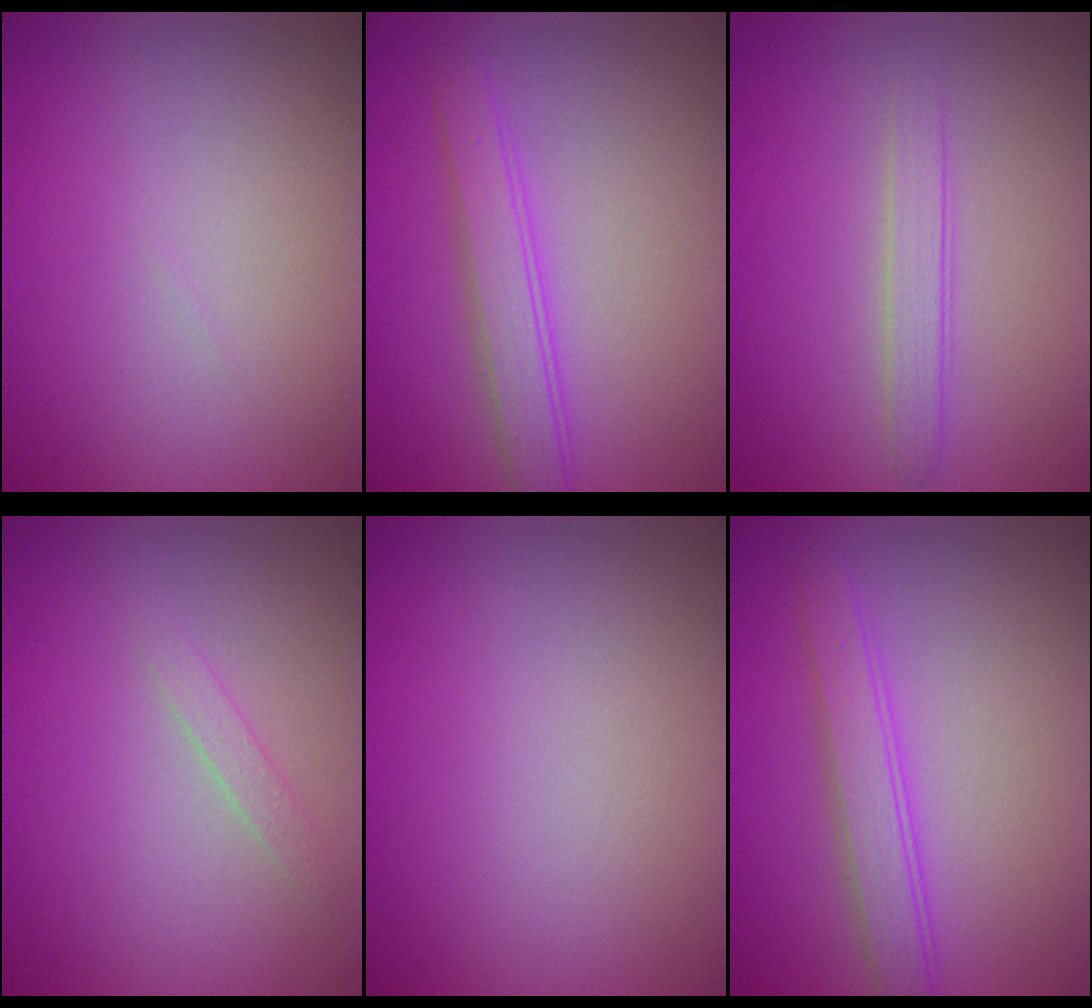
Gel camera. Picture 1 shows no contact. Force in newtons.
{"total": 3.0, "press": 3.0, "slide": 0.0}
{"total": 1.8, "press": 1.8, "slide": 0.1}
{"total": 0.9, "press": 0.9, "slide": 0.1}
{"total": 0.0}
{"total": 3.0, "press": 3.0, "slide": 0.0}